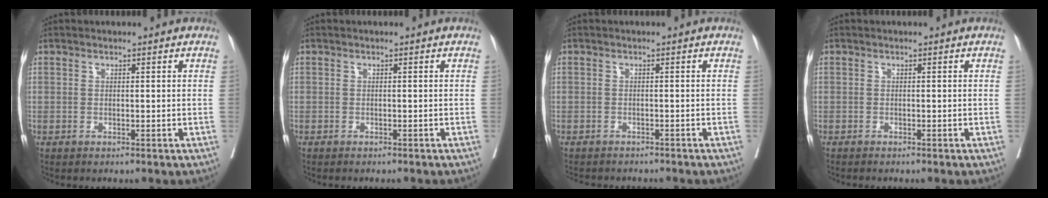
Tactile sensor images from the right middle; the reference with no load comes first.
{"total": 2.6, "force": [-2.4, 0.4, 0.8], "torque": [-0.012, -0.003, -0.031]}
{"total": 6.5, "force": [-5.8, 2.2, 1.8], "torque": [-0.022, -0.003, -0.076]}
{"total": 2.1, "force": [-1.9, 0.3, 0.9], "torque": [-0.015, -0.002, -0.022]}